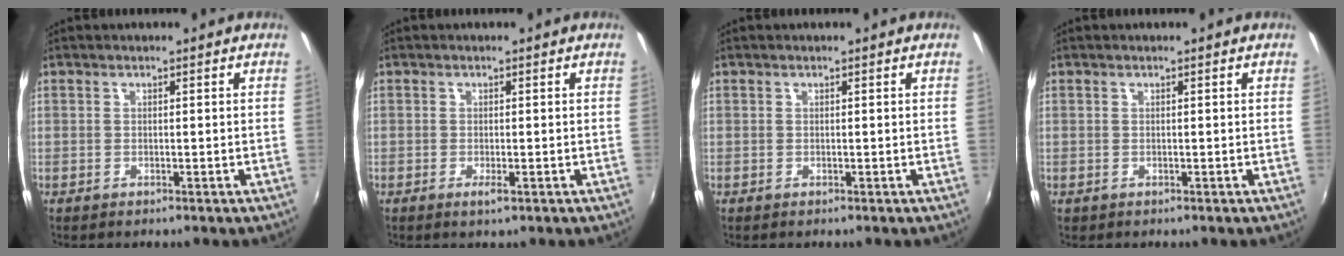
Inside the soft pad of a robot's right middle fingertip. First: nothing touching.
{"total": 1.6, "force": [-0.8, 0.3, 1.3], "torque": [-0.025, -0.006, -0.013]}
{"total": 0.0}
{"total": 0.0}